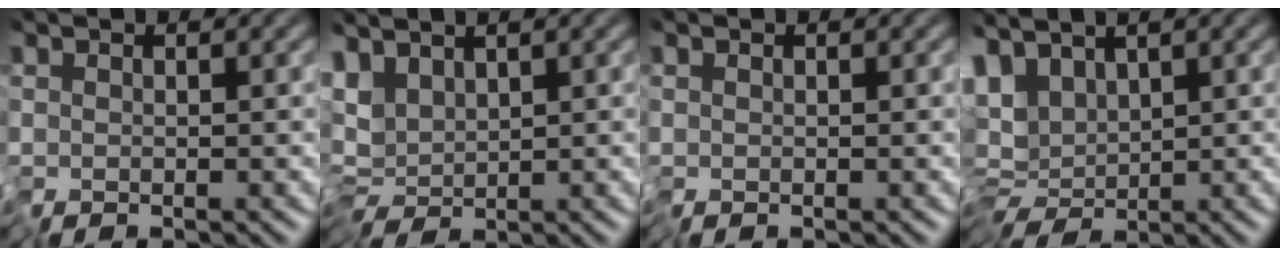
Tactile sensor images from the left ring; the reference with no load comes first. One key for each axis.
{"total": 3.8, "fx": 0.6, "fy": 1.8, "fz": 3.3, "tx": -0.057, "ty": 0.001, "tz": 0.011}
{"total": 0.0}
{"total": 7.5, "fx": 1.7, "fy": 4.2, "fz": 6.0, "tx": -0.107, "ty": 0.010, "tz": 0.044}